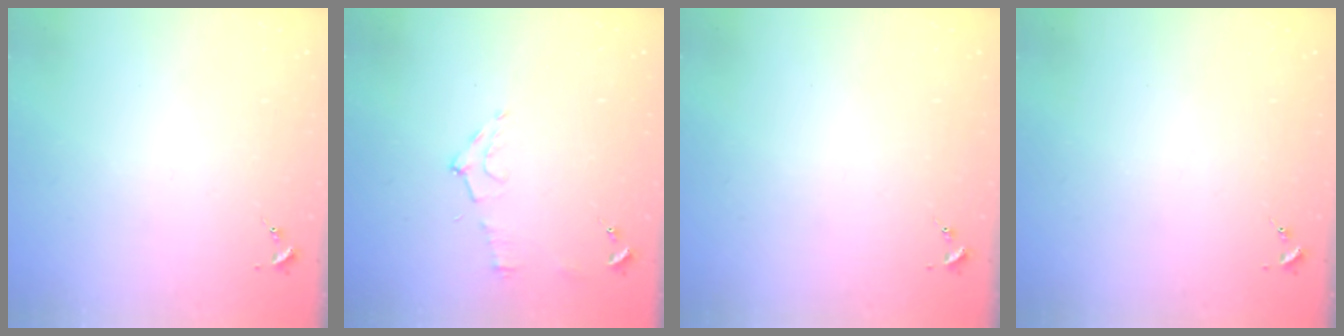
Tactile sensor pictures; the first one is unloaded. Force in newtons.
{"total": 7.4, "press": 7.4, "slide": 0.7}
{"total": 0.0}
{"total": 0.0}